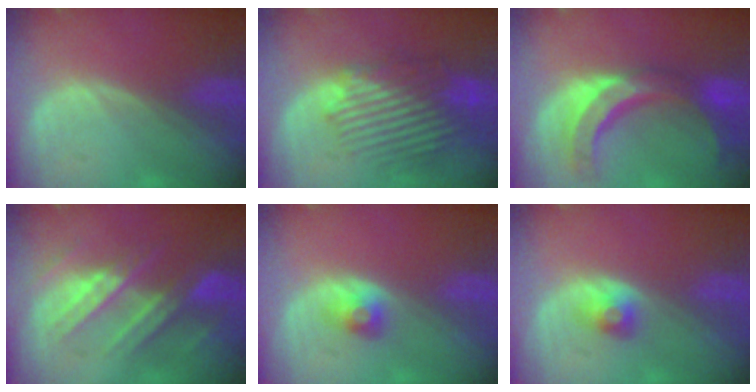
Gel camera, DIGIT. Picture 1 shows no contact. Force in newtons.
{"total": 10.2, "press": 9.1, "slide": 4.5}
{"total": 10.4, "press": 9.3, "slide": 4.7}
{"total": 8.7, "press": 8.0, "slide": 3.3}
{"total": 2.6, "press": 2.4, "slide": 1.2}
{"total": 2.6, "press": 2.4, "slide": 1.2}